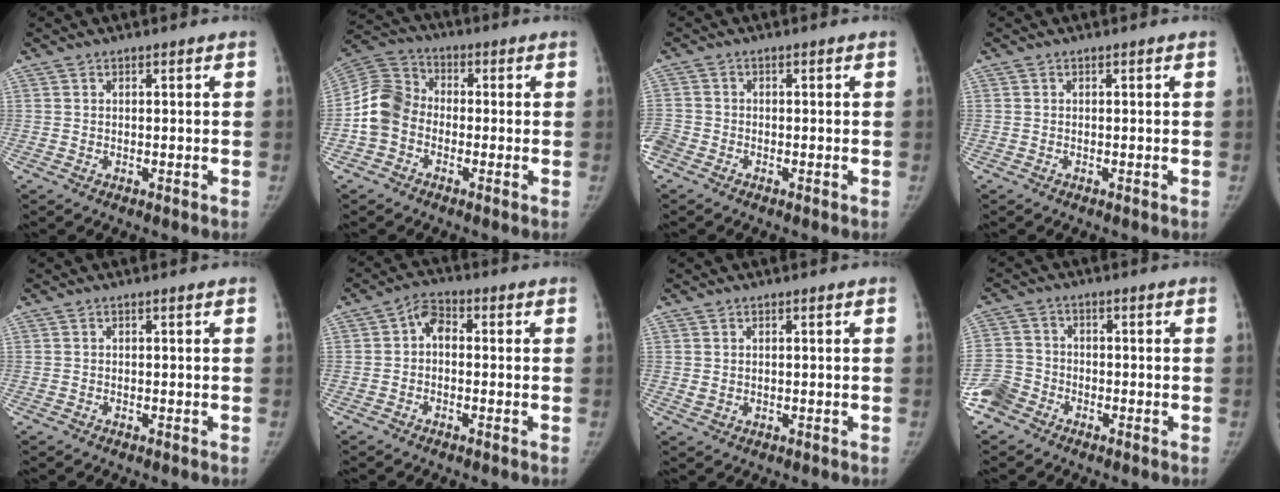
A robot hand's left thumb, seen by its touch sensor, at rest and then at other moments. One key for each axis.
{"total": 9.4, "fx": -1.9, "fy": 7.7, "fz": 5.0, "tx": -0.093, "ty": 0.031, "tz": -0.050}
{"total": 4.6, "fx": -2.5, "fy": 3.3, "fz": 1.9, "tx": -0.059, "ty": 0.002, "tz": -0.054}
{"total": 0.0}
{"total": 0.0}
{"total": 4.0, "fx": -0.1, "fy": 2.7, "fz": 2.9, "tx": -0.035, "ty": 0.015, "tz": -0.017}
{"total": 1.2, "fx": 0.5, "fy": 0.9, "fz": 0.6, "tx": -0.006, "ty": -0.006, "tz": 0.012}
{"total": 6.7, "fx": -4.2, "fy": 4.8, "fz": 2.1, "tx": -0.042, "ty": 0.012, "tz": -0.091}